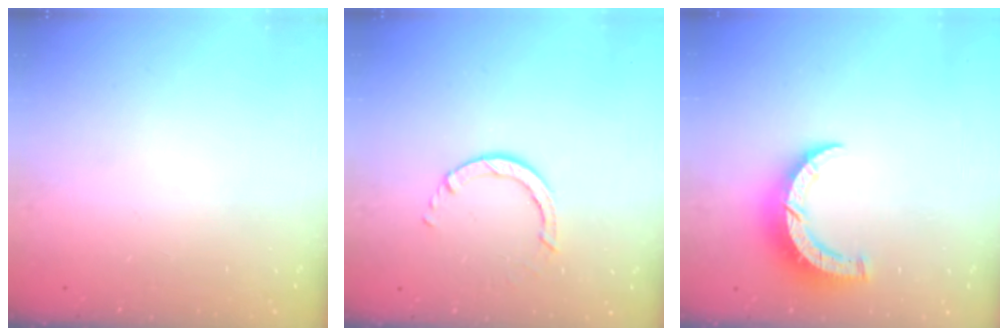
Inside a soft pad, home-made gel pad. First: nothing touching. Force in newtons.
{"total": 3.0, "press": 3.0, "slide": 0.4}
{"total": 8.0, "press": 8.0, "slide": 0.4}